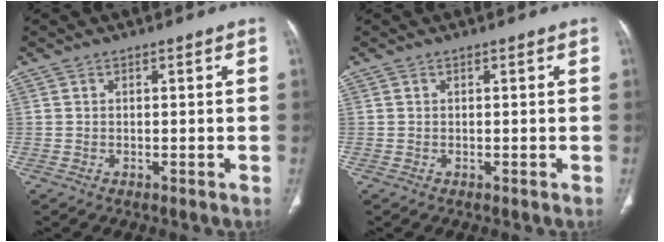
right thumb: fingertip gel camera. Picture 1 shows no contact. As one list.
[{"total": 0.0}]